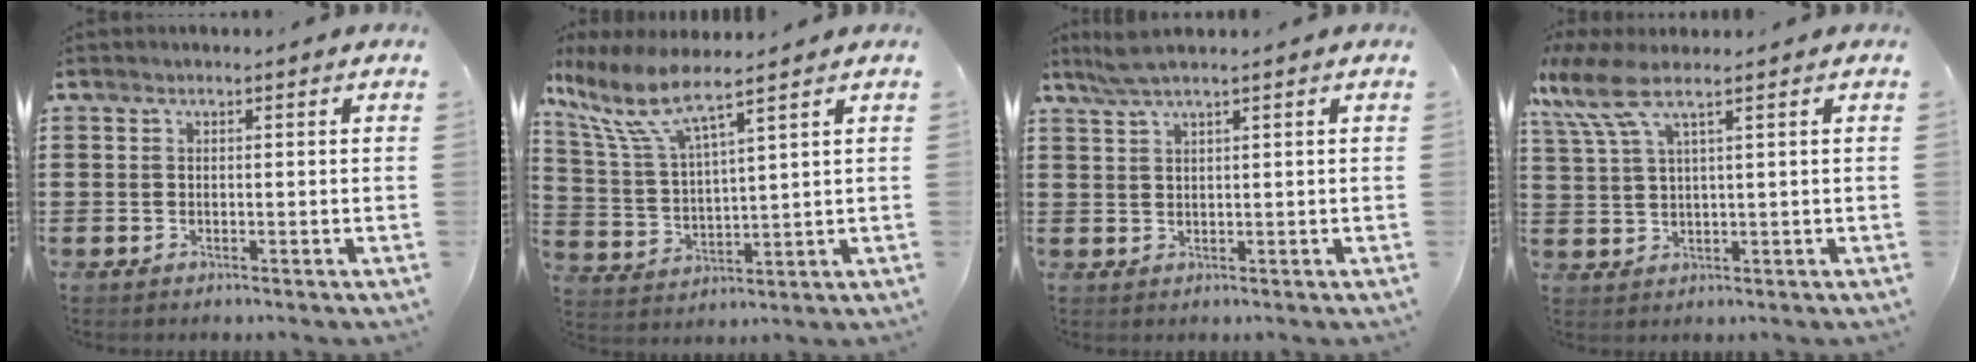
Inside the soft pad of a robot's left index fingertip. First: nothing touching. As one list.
[{"total": 8.3, "force": [6.1, 1.5, 5.4], "torque": [-0.144, -0.034, 0.102]}, {"total": 2.2, "force": [1.6, -0.1, 1.6], "torque": [-0.032, 0.002, 0.029]}, {"total": 6.0, "force": [3.0, 1.2, 5.0], "torque": [-0.131, -0.014, 0.048]}]